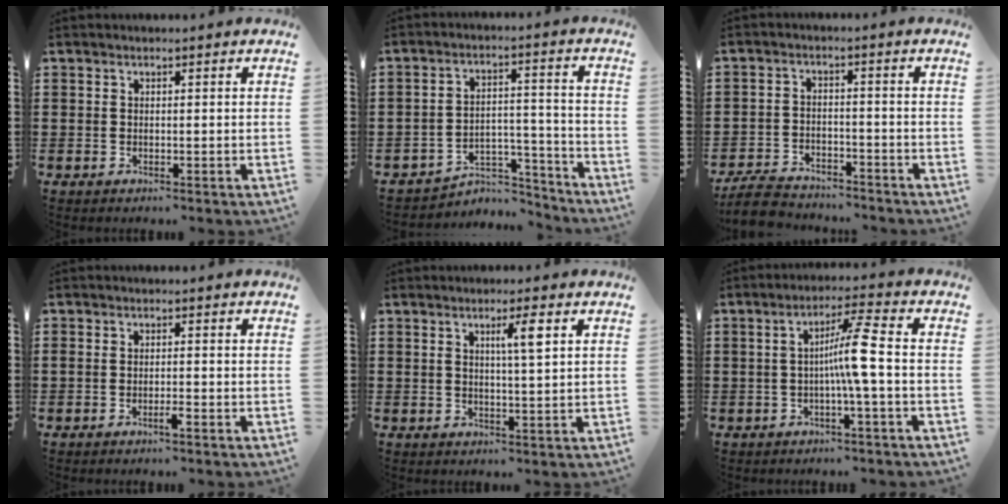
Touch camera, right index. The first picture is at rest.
{"total": 5.3, "force": [-4.8, 1.7, 1.4], "torque": [-0.023, 0.015, -0.095]}
{"total": 5.7, "force": [-5.5, 1.0, 1.3], "torque": [-0.036, 0.004, -0.111]}
{"total": 1.7, "force": [-1.2, 0.0, 1.2], "torque": [-0.021, -0.004, -0.021]}
{"total": 3.9, "force": [1.4, 0.2, 3.6], "torque": [-0.066, -0.001, 0.017]}
{"total": 6.5, "force": [-1.0, -0.4, 6.4], "torque": [-0.117, 0.000, -0.026]}